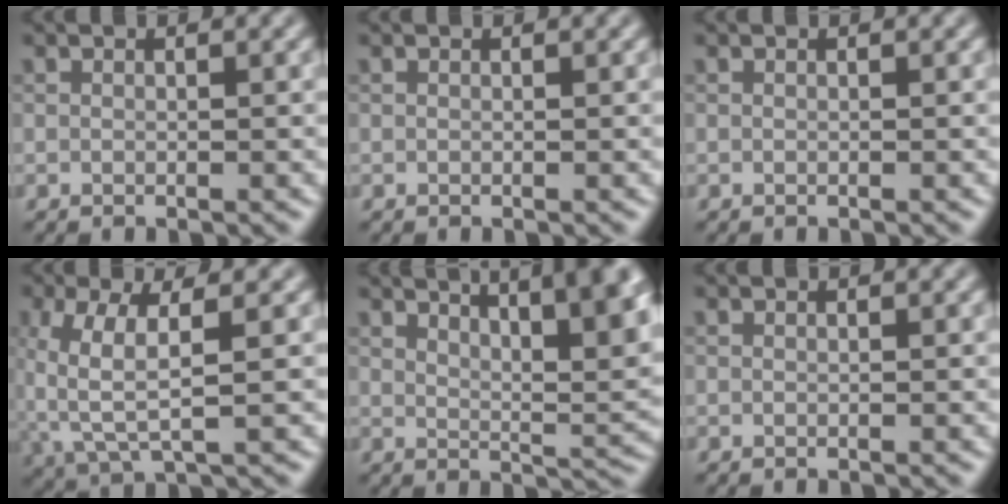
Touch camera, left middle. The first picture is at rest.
{"total": 0.0}
{"total": 0.0}
{"total": 5.0, "force": [-0.1, 1.8, 4.6], "torque": [-0.122, -0.001, 0.008]}
{"total": 9.9, "force": [5.5, 3.2, 7.7], "torque": [-0.064, 0.025, 0.074]}
{"total": 0.0}